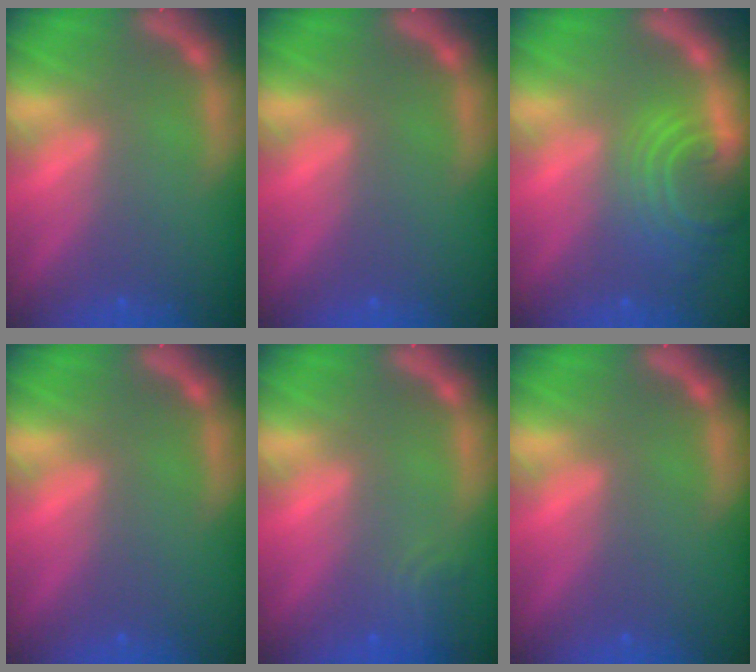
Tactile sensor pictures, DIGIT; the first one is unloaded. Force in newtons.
{"total": 0.0}
{"total": 7.0}
{"total": 0.0}
{"total": 2.4}
{"total": 0.0}